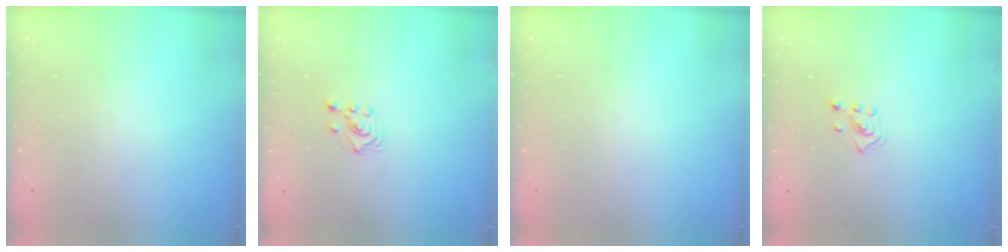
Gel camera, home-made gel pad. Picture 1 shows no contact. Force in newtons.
{"total": 3.3, "press": 3.2, "slide": 1.0}
{"total": 0.0}
{"total": 2.3, "press": 2.2, "slide": 0.7}